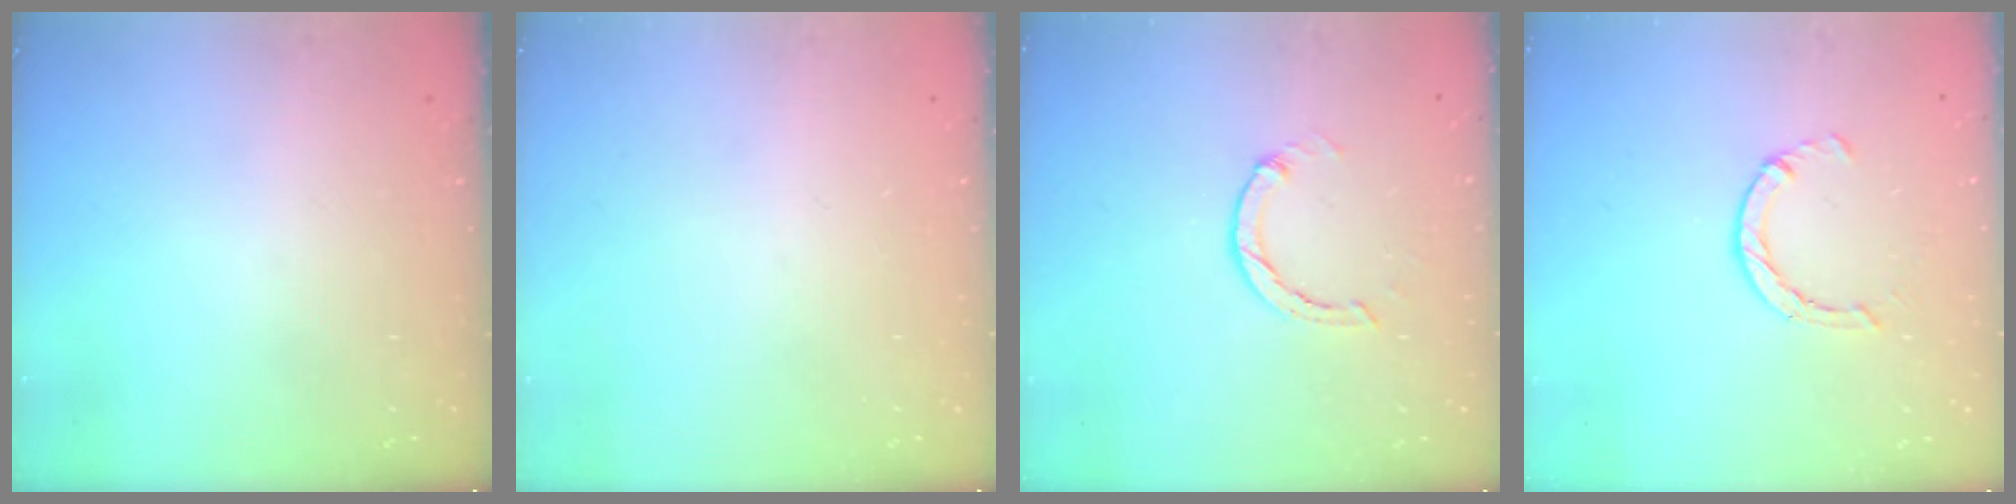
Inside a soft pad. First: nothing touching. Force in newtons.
{"total": 0.0}
{"total": 1.3, "press": 1.2, "slide": 0.3}
{"total": 2.9, "press": 2.8, "slide": 0.4}